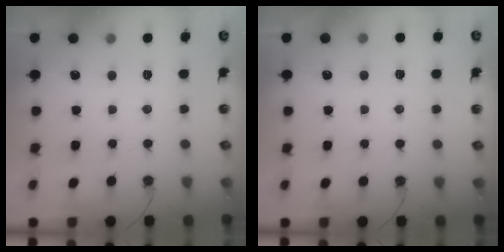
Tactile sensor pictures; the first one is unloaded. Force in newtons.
{"total": 3.4, "press": 2.2, "slide": 2.7}